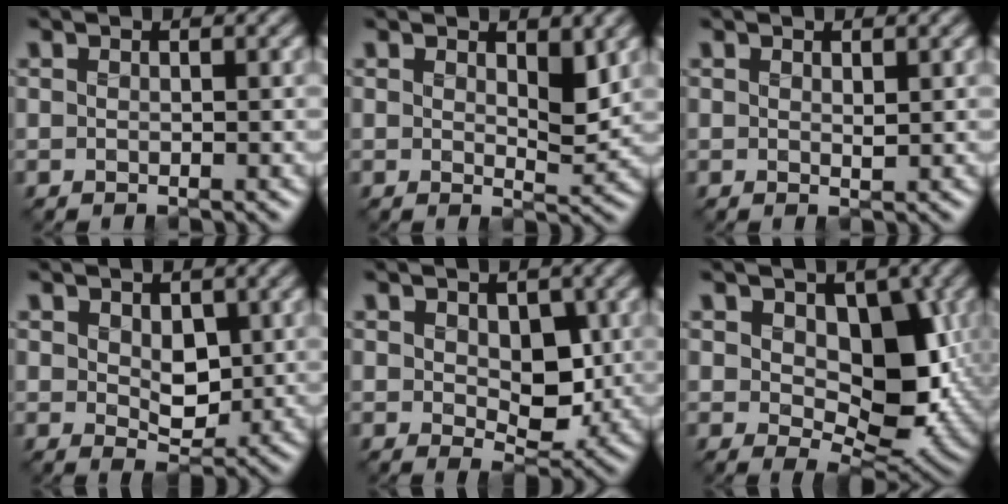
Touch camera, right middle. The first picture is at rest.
{"total": 2.9, "force": [1.2, 1.3, 2.3], "torque": [-0.038, -0.008, 0.019]}
{"total": 0.6, "force": [0.4, 0.2, 0.5], "torque": [-0.013, -0.004, 0.005]}
{"total": 3.2, "force": [0.3, 2.1, 2.4], "torque": [-0.046, -0.008, 0.004]}
{"total": 4.3, "force": [0.4, 2.8, 3.3], "torque": [-0.052, -0.012, 0.005]}
{"total": 7.8, "force": [1.0, 4.9, 6.0], "torque": [-0.090, -0.017, 0.009]}